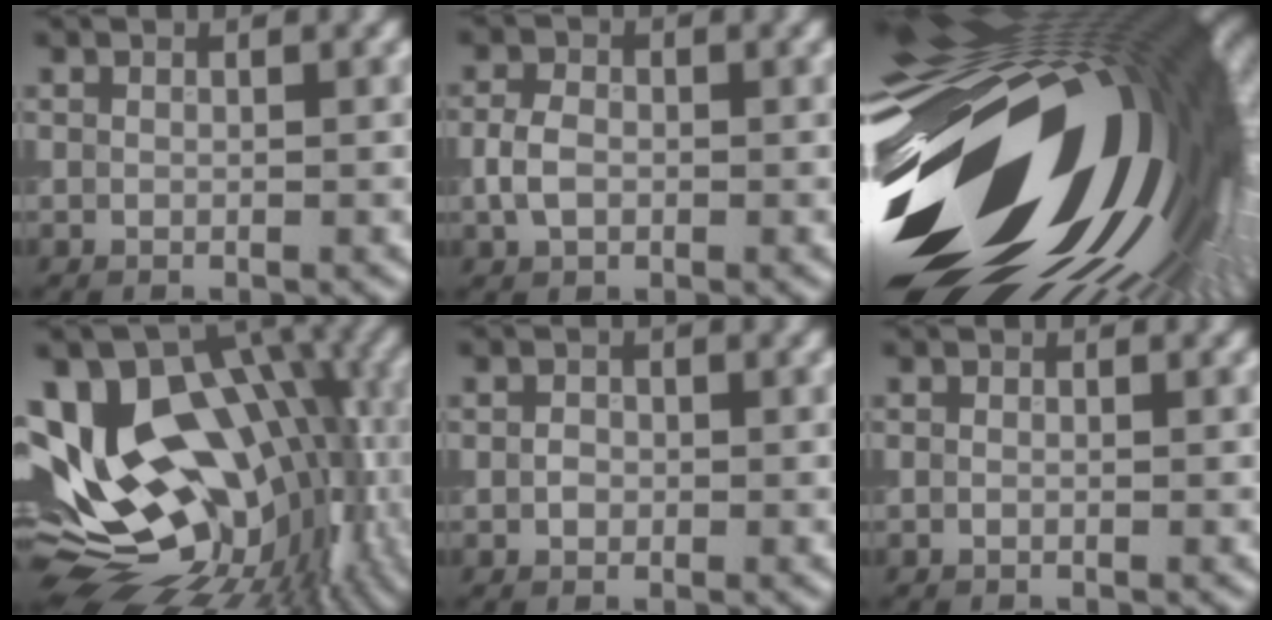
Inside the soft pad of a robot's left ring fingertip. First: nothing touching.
{"total": 2.6, "force": [-0.4, 1.9, 1.7], "torque": [-0.037, 0.001, -0.012]}
{"total": 21.9, "force": [-1.3, 11.2, 18.8], "torque": [-0.307, -0.053, -0.021]}
{"total": 18.6, "force": [0.2, 11.7, 14.5], "torque": [-0.220, -0.007, 0.027]}
{"total": 1.0, "force": [-0.2, 0.8, 0.6], "torque": [-0.009, 0.000, -0.007]}
{"total": 0.0}